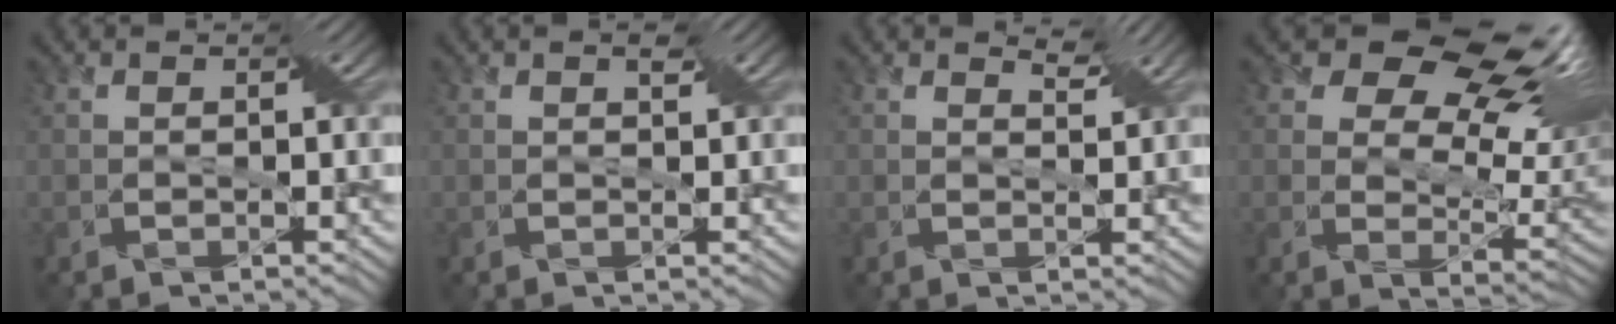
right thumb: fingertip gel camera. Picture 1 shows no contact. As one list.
[{"total": 0.9, "force": [0.7, 0.1, 0.4], "torque": [-0.010, 0.006, 0.012]}, {"total": 1.6, "force": [1.5, -0.3, 0.3], "torque": [-0.024, -0.001, 0.028]}, {"total": 15.2, "force": [8.9, 7.6, 9.7], "torque": [-0.172, 0.022, 0.142]}]